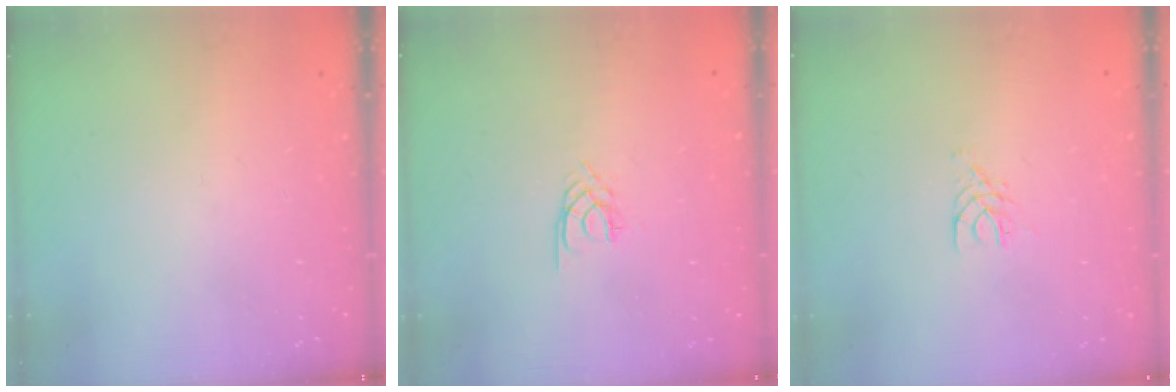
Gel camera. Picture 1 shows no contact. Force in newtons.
{"total": 1.9, "press": 1.9, "slide": 0.2}
{"total": 4.7, "press": 4.7, "slide": 0.5}